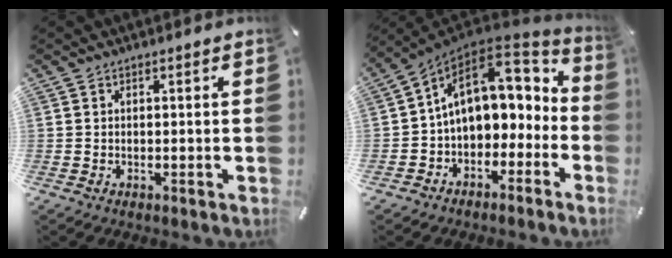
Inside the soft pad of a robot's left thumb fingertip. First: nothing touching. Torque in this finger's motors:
{"motor_torque": [0.05, 1.78, 0.77, -0.23, 0.24]}